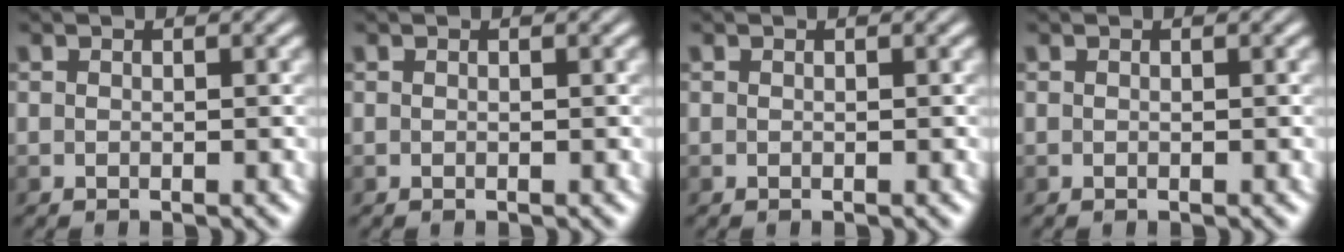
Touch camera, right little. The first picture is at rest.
{"total": 0.0}
{"total": 0.0}
{"total": 0.0}